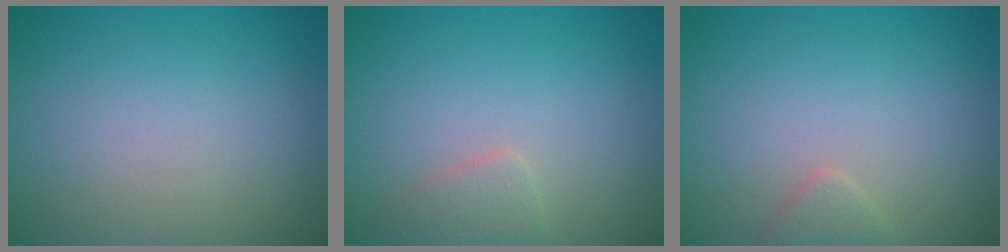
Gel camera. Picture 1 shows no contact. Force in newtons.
{"total": 1.6, "press": 1.6, "slide": 0.0}
{"total": 1.5, "press": 1.5, "slide": 0.1}